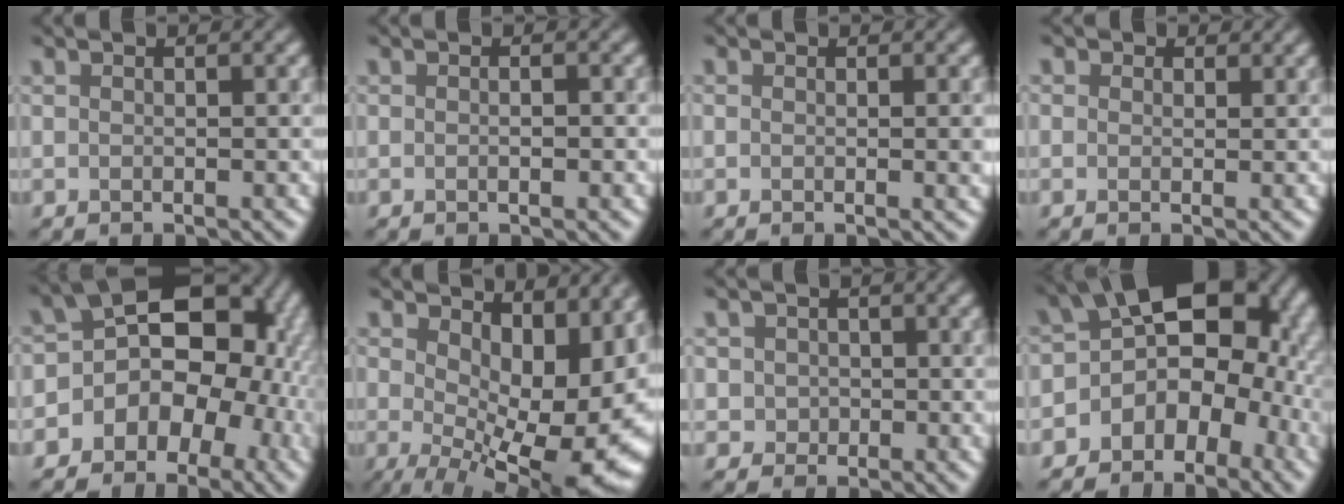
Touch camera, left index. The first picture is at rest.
{"total": 1.4, "force": [0.2, 0.7, 1.2], "torque": [0.004, 0.003, -0.009]}
{"total": 1.5, "force": [-0.1, 0.3, 1.5], "torque": [-0.017, -0.004, 0.002]}
{"total": 0.7, "force": [0.5, 0.5, -0.1], "torque": [0.000, -0.006, 0.006]}
{"total": 12.8, "force": [-2.7, 10.2, 7.3], "torque": [-0.055, 0.032, -0.079]}
{"total": 15.8, "force": [0.5, 7.9, 13.6], "torque": [-0.159, -0.027, 0.047]}
{"total": 1.5, "force": [-0.2, 1.5, -0.1], "torque": [0.015, -0.005, 0.000]}
{"total": 11.4, "force": [-2.3, 7.8, 8.0], "torque": [-0.073, 0.015, -0.043]}